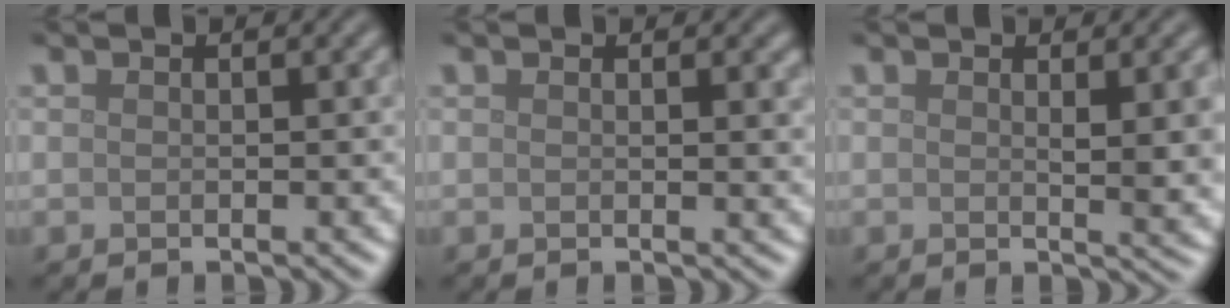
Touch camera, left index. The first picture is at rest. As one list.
[{"total": 1.0, "force": [0.6, 0.3, 0.8], "torque": [-0.006, -0.001, 0.008]}, {"total": 3.6, "force": [0.8, 0.9, 3.4], "torque": [-0.041, -0.002, 0.013]}]